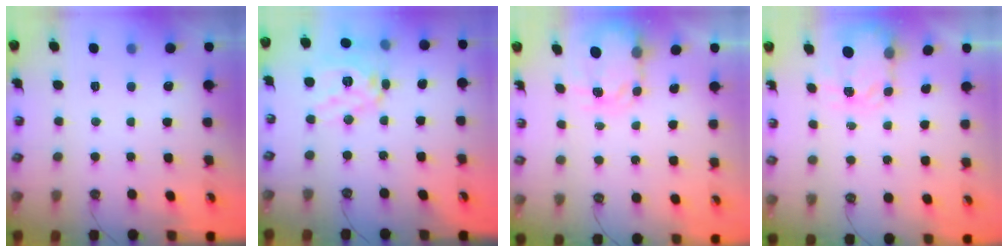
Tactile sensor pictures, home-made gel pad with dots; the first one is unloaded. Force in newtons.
{"total": 15.6, "press": 15.5, "slide": 1.4}
{"total": 4.9, "press": 4.9, "slide": 0.4}
{"total": 3.5, "press": 3.5, "slide": 0.4}